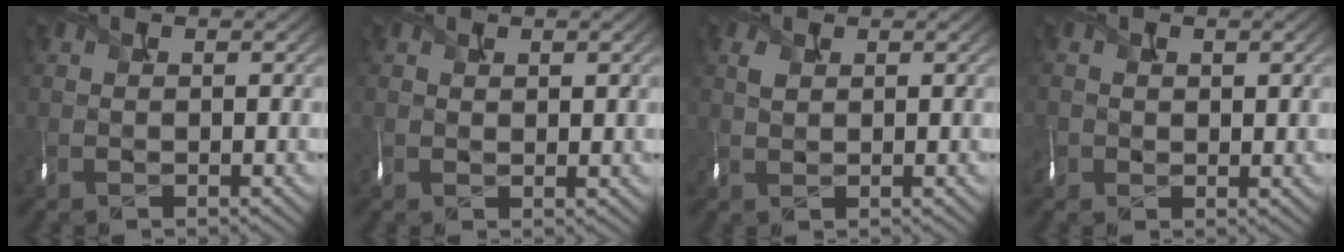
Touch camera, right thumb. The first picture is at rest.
{"total": 1.5, "force": [0.8, 0.8, 1.0], "torque": [-0.025, -0.001, 0.020]}
{"total": 0.7, "force": [0.4, 0.6, 0.1], "torque": [-0.010, -0.004, 0.013]}
{"total": 2.0, "force": [0.3, 1.8, 0.9], "torque": [-0.029, -0.009, 0.008]}